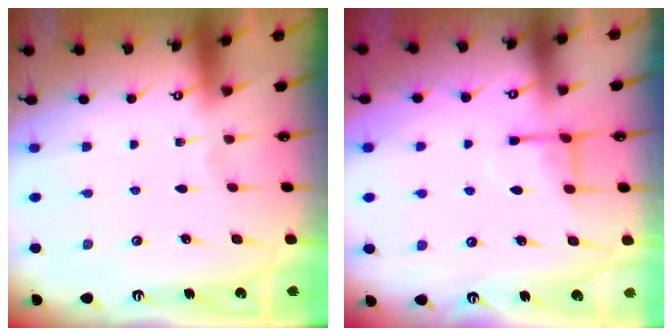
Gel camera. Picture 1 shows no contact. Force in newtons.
{"total": 6.5, "press": 6.4, "slide": 0.9}